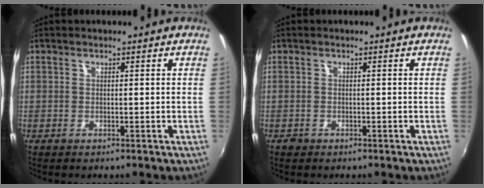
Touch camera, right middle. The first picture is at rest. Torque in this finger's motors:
{"motor_torque": [0.22, -0.22, 0.00, 0.00]}